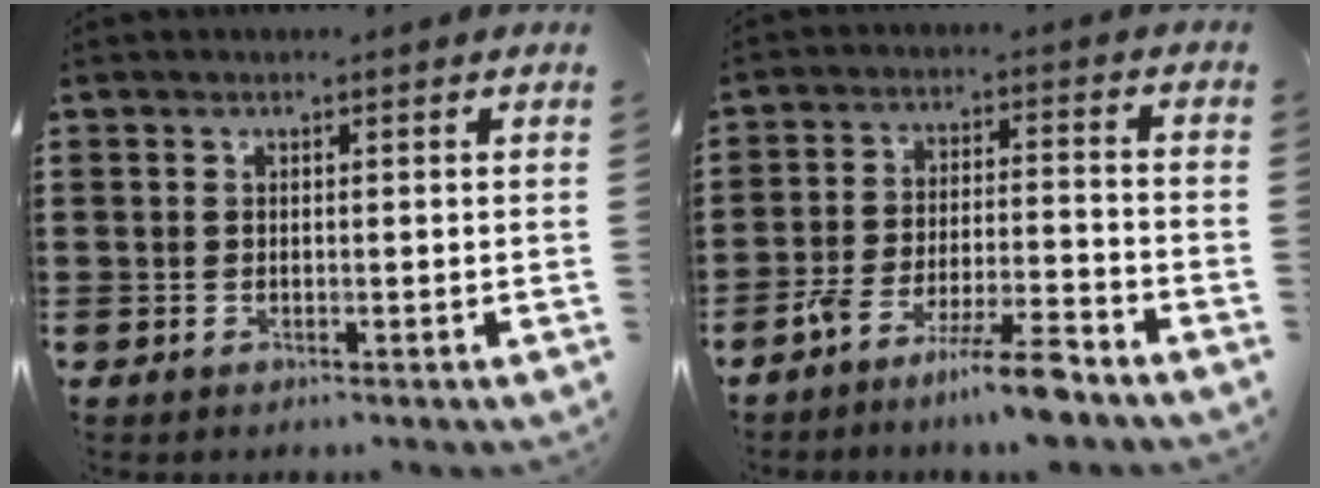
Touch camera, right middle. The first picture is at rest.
{"total": 8.6, "force": [-7.0, 0.7, 4.9], "torque": [-0.092, 0.004, -0.133]}